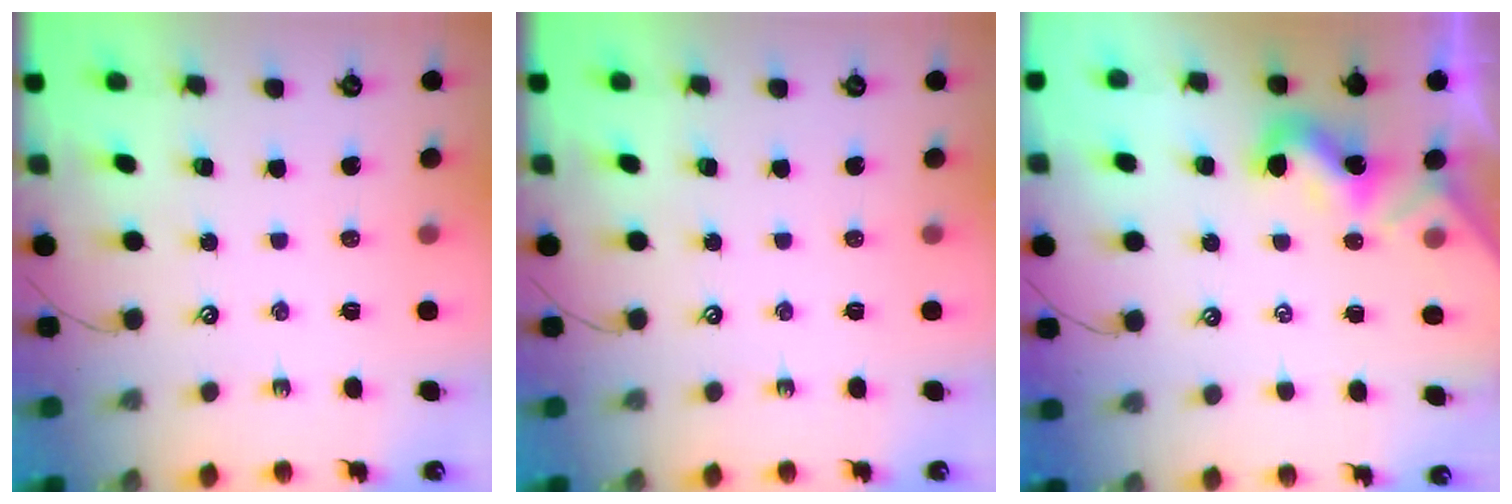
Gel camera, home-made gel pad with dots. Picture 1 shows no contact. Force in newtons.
{"total": 0.0}
{"total": 1.8, "press": 1.8, "slide": 0.5}